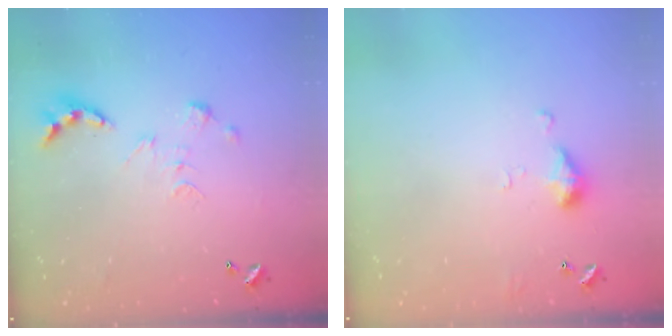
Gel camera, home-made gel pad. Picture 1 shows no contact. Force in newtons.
{"total": 6.4, "press": 6.3, "slide": 0.9}